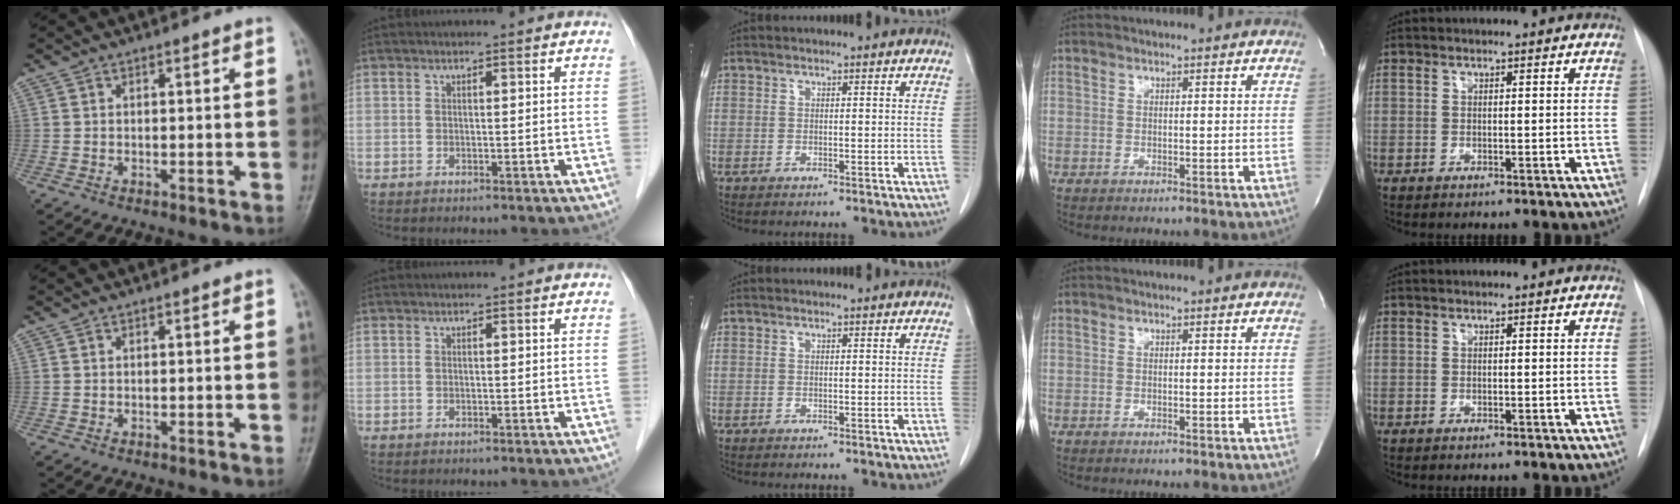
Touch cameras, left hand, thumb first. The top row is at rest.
{}